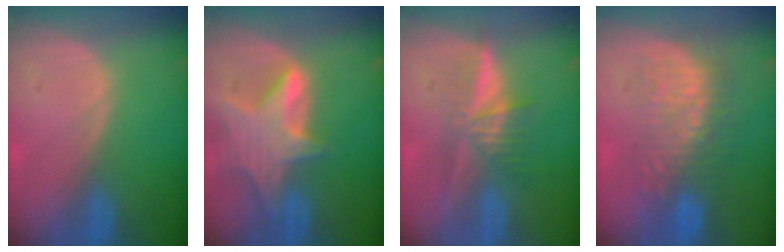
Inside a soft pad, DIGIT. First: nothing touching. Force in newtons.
{"total": 8.1, "press": 7.3, "slide": 3.6}
{"total": 5.3, "press": 5.2, "slide": 1.2}
{"total": 8.8, "press": 8.4, "slide": 2.4}